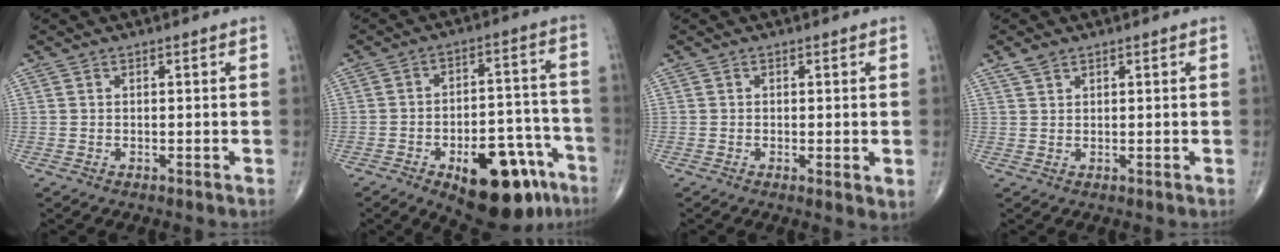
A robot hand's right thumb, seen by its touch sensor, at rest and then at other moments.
{"total": 19.4, "force": [-10.2, 8.9, 13.9], "torque": [-0.143, 0.066, -0.134]}
{"total": 2.5, "force": [-0.3, 0.6, 2.4], "torque": [-0.042, -0.010, -0.008]}
{"total": 1.8, "force": [1.3, 1.0, 0.8], "torque": [-0.015, 0.003, 0.027]}